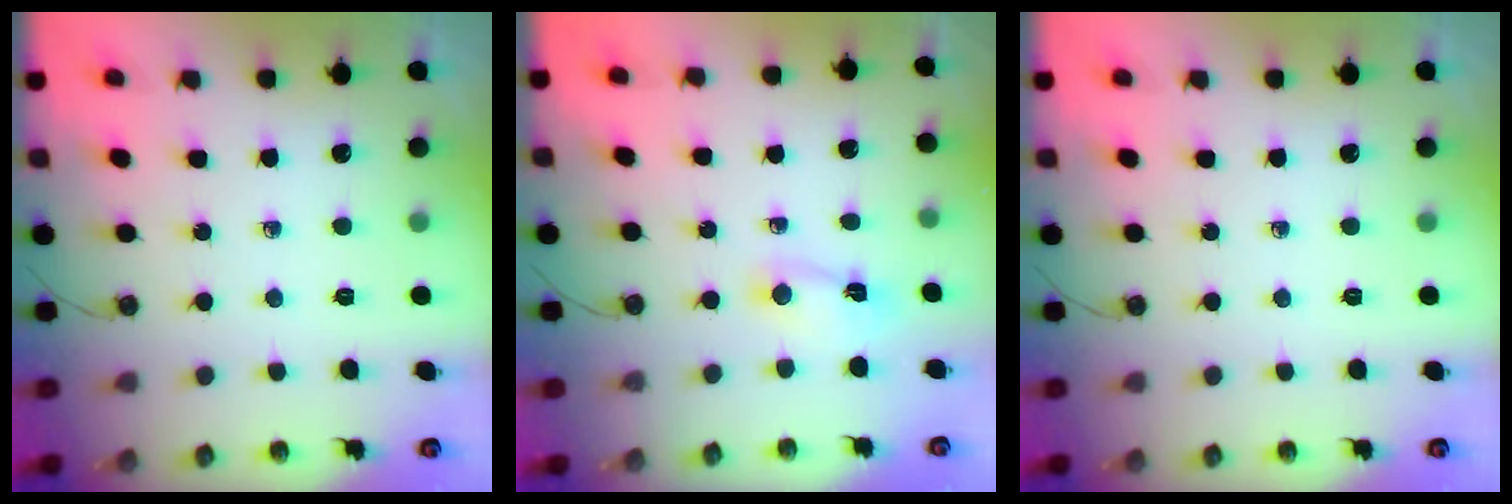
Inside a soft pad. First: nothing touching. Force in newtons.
{"total": 2.3, "press": 2.3, "slide": 0.3}
{"total": 0.0}